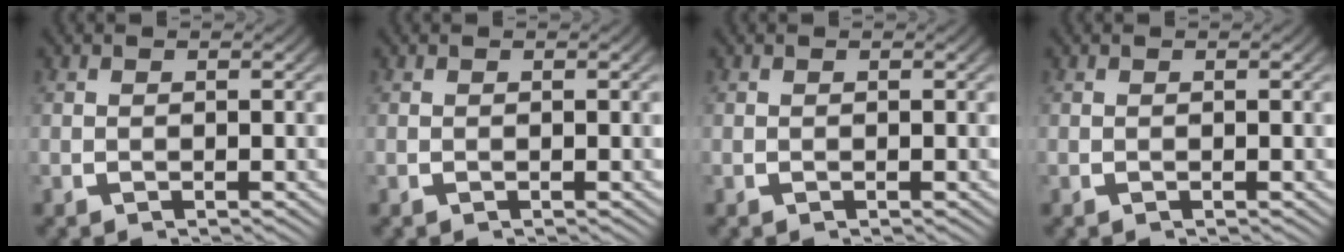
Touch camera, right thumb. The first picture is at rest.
{"total": 0.0}
{"total": 0.0}
{"total": 0.0}